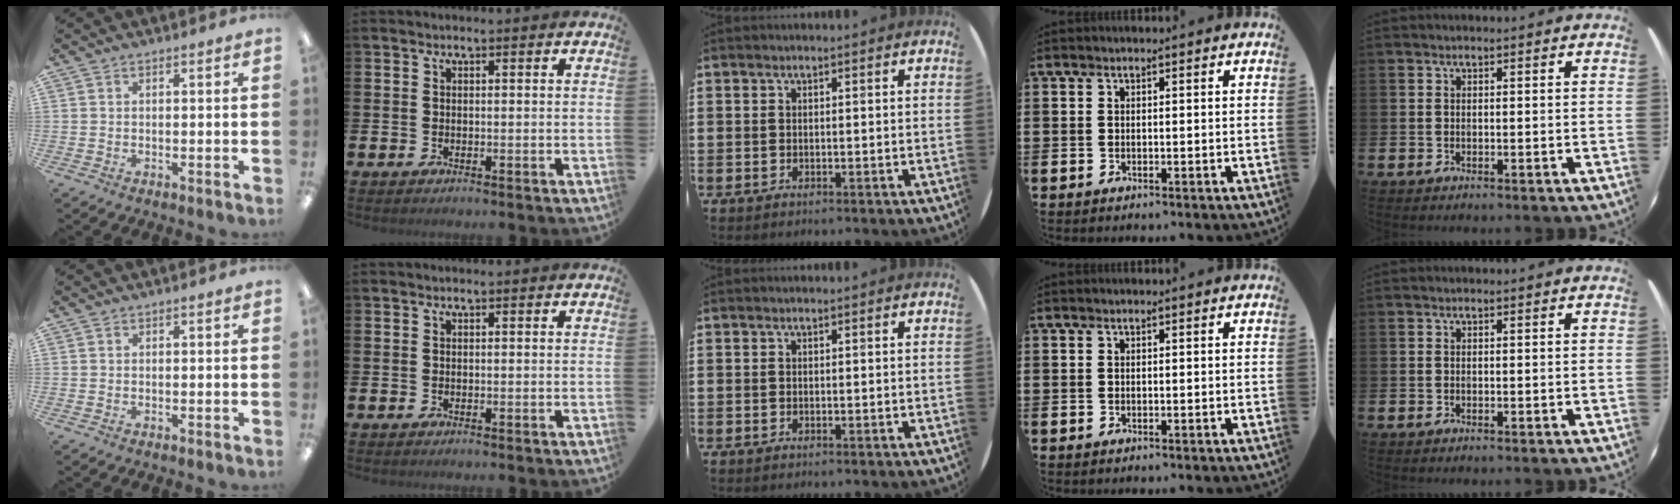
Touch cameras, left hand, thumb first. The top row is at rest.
{}